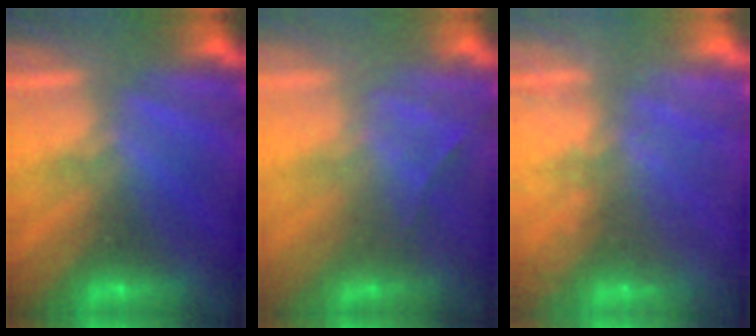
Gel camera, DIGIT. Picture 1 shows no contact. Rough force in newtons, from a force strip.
{"total": 2.3}
{"total": 5.9}